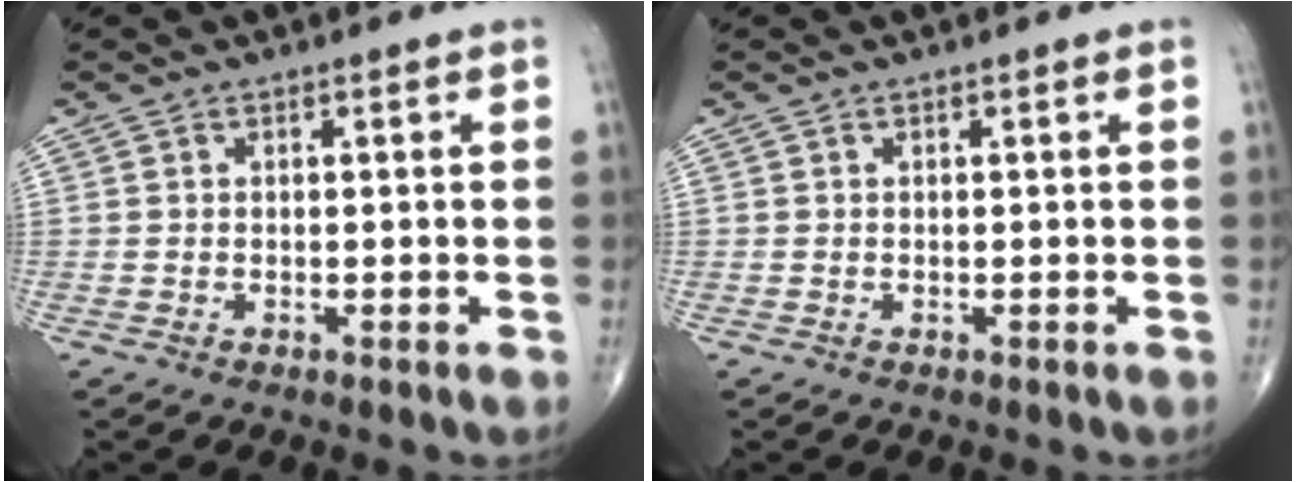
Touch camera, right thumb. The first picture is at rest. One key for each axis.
{"total": 0.0}